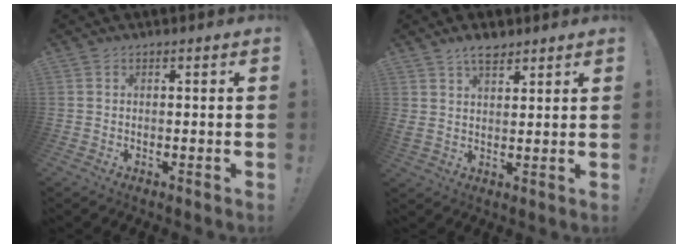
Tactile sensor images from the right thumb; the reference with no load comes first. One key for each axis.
{"total": 5.7, "fx": 4.3, "fy": 2.5, "fz": 2.8, "tx": -0.050, "ty": -0.019, "tz": 0.079}